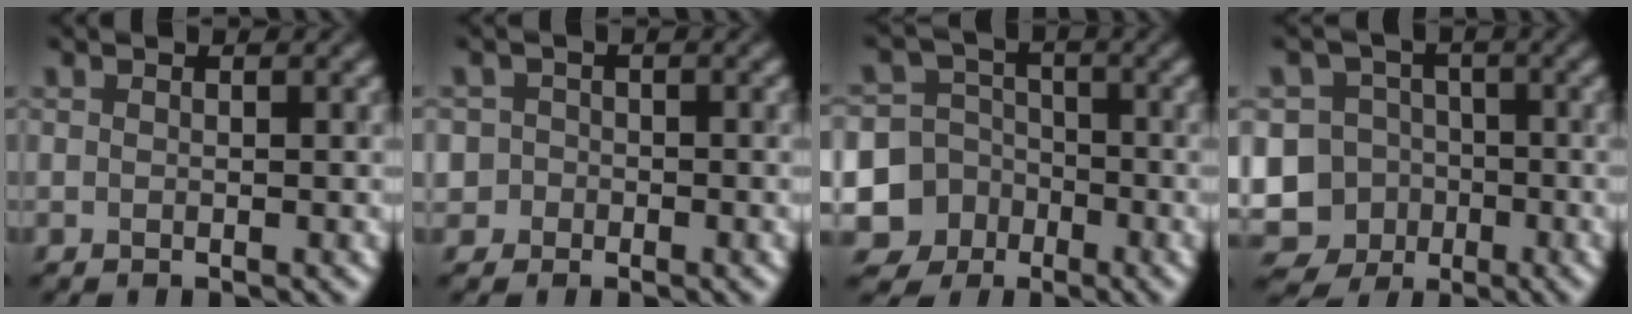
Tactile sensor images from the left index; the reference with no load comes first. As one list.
[{"total": 2.6, "force": [-1.1, 2.4, 0.3], "torque": [0.018, 0.014, -0.034]}, {"total": 9.0, "force": [-3.8, 8.0, 1.6], "torque": [-0.041, -0.011, -0.087]}, {"total": 13.8, "force": [-6.2, 12.1, 2.5], "torque": [-0.085, -0.025, -0.107]}]